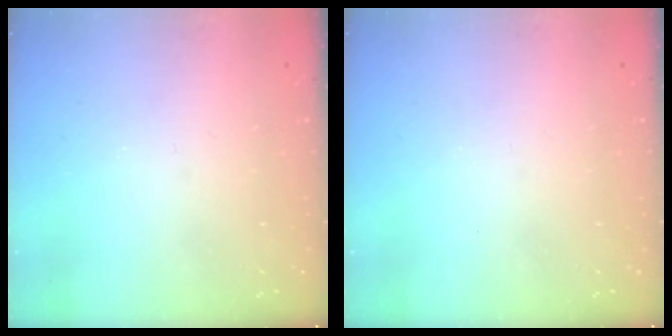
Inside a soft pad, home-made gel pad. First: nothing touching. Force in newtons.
{"total": 0.0}